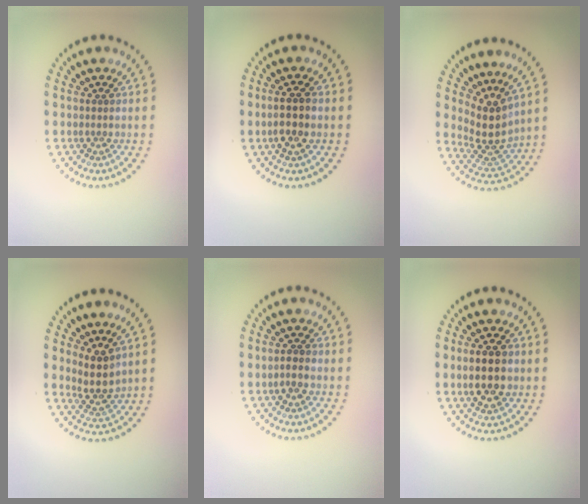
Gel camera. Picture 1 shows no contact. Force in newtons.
{"total": 2.7, "press": 2.6, "slide": 0.8}
{"total": 3.8, "press": 2.8, "slide": 2.5}
{"total": 2.8, "press": 2.3, "slide": 1.6}
{"total": 1.1, "press": 1.1, "slide": 0.3}
{"total": 4.4, "press": 4.4, "slide": 0.1}